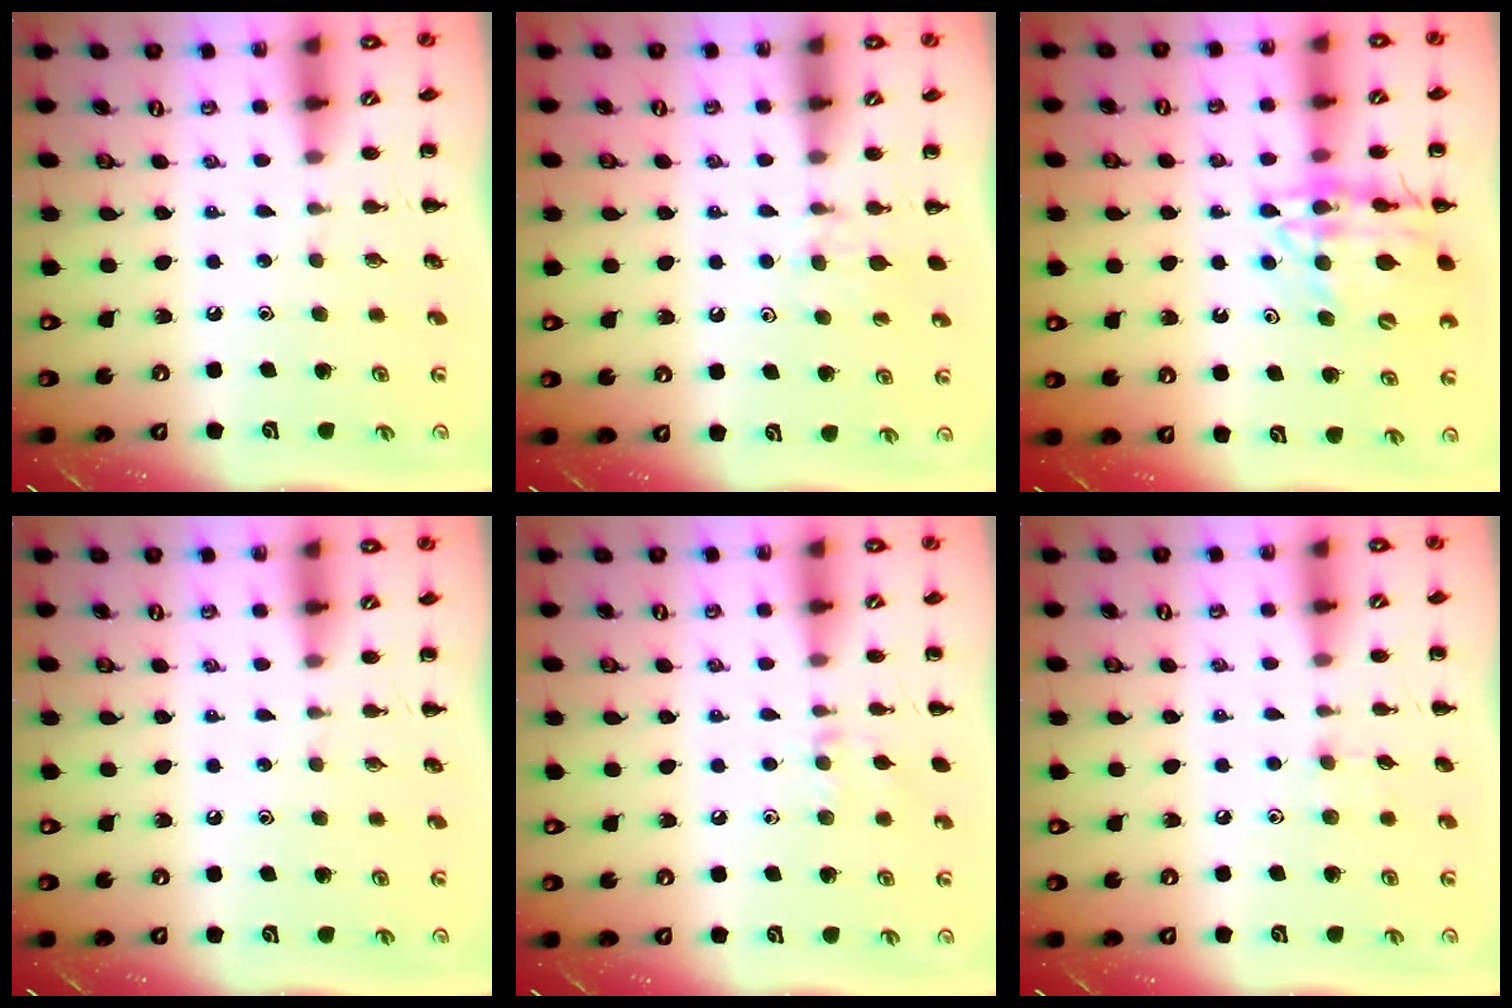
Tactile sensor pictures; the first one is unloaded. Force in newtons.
{"total": 5.6, "press": 5.4, "slide": 1.7}
{"total": 16.5, "press": 16.3, "slide": 2.7}
{"total": 0.0}
{"total": 6.7, "press": 6.5, "slide": 1.7}
{"total": 3.5, "press": 3.2, "slide": 1.2}